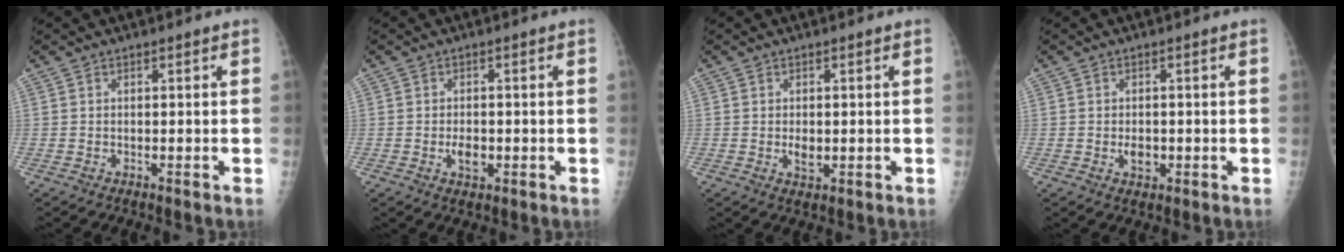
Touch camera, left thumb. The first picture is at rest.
{"total": 3.2, "force": [-0.9, 2.0, 2.4], "torque": [-0.032, 0.002, -0.011]}
{"total": 2.5, "force": [-0.2, 1.6, 1.9], "torque": [-0.023, -0.003, 0.001]}
{"total": 2.7, "force": [-0.6, 1.9, 1.8], "torque": [-0.019, 0.003, -0.006]}